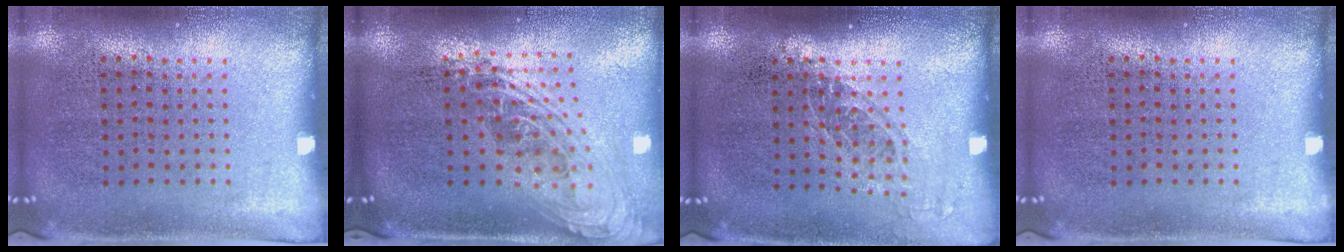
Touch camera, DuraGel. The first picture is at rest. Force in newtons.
{"total": 2.2, "press": 1.6, "slide": 1.4}
{"total": 1.2, "press": 1.0, "slide": 0.7}
{"total": 0.0}